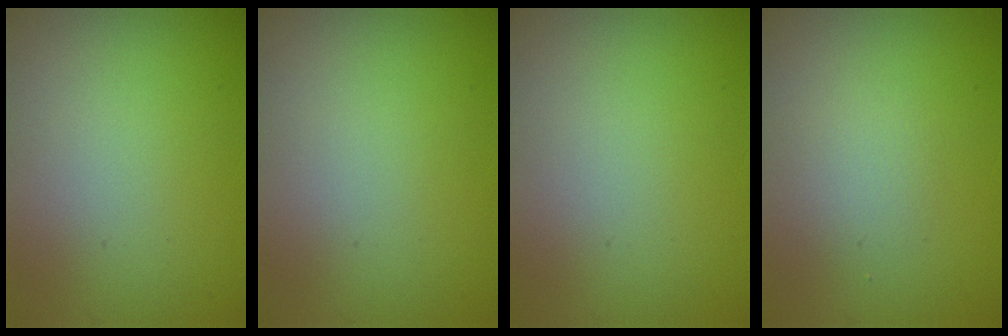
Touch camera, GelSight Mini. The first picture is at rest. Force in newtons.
{"total": 0.0}
{"total": 0.0}
{"total": 1.4, "press": 1.4, "slide": 0.1}